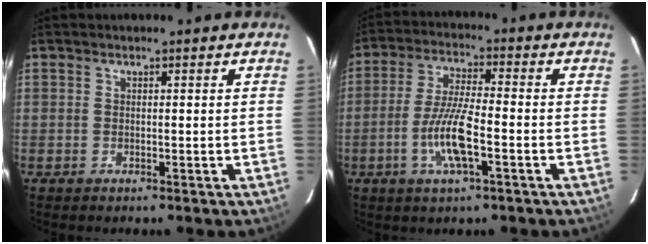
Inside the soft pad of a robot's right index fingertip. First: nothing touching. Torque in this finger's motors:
{"motor_torque": [1.61, -0.43, 0.84, 0.19]}